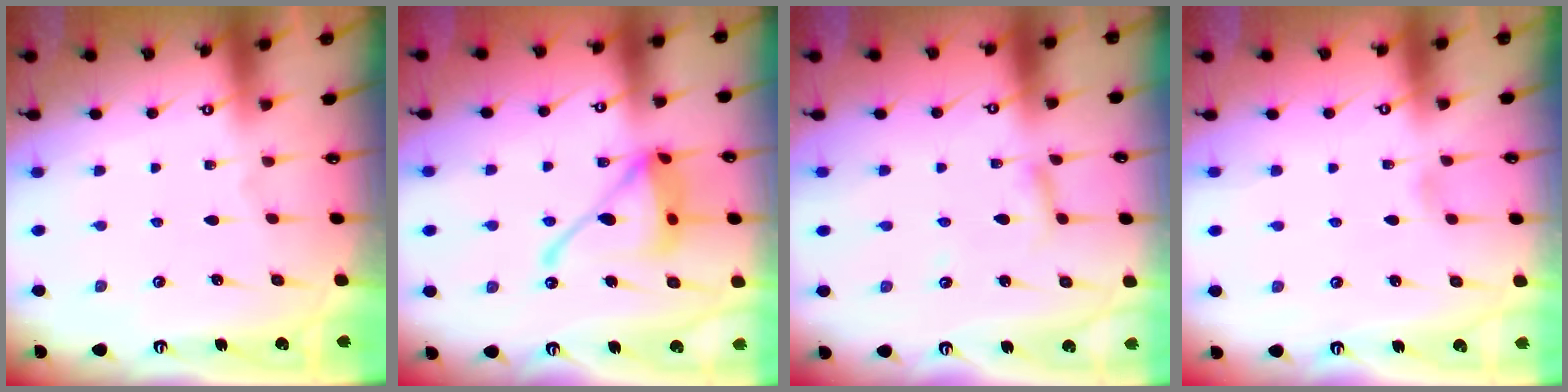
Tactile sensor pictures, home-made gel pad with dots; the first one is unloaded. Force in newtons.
{"total": 16.5, "press": 16.5, "slide": 1.6}
{"total": 2.7, "press": 2.7, "slide": 0.2}
{"total": 2.4, "press": 2.4, "slide": 0.3}